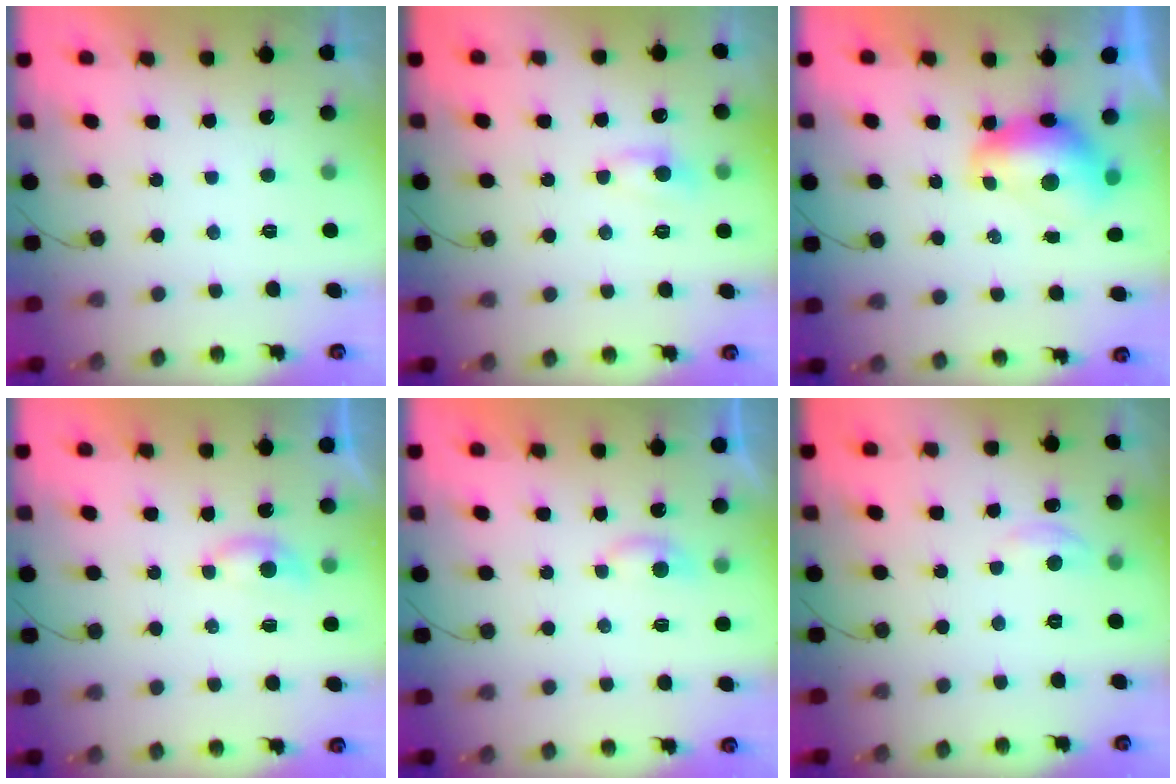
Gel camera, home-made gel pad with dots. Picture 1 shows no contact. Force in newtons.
{"total": 5.2, "press": 5.2, "slide": 0.8}
{"total": 8.7, "press": 8.7, "slide": 0.6}
{"total": 3.1, "press": 3.1, "slide": 0.4}
{"total": 3.1, "press": 3.1, "slide": 0.5}
{"total": 2.7, "press": 2.7, "slide": 0.3}